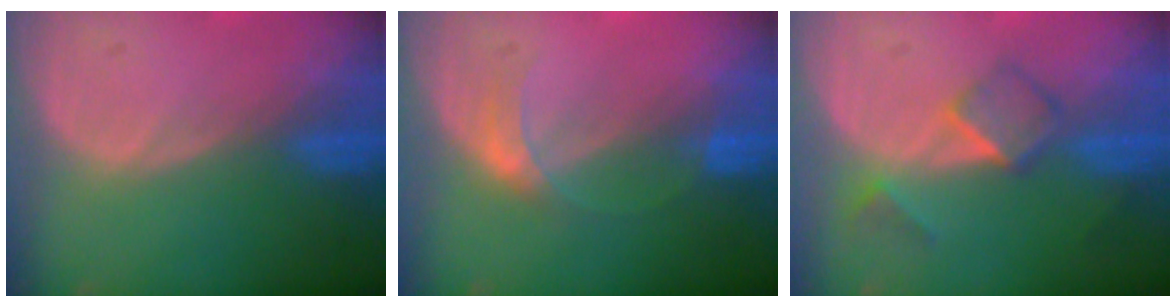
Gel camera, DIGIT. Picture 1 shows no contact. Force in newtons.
{"total": 2.9, "press": 2.9, "slide": 0.1}
{"total": 5.1, "press": 4.4, "slide": 2.6}